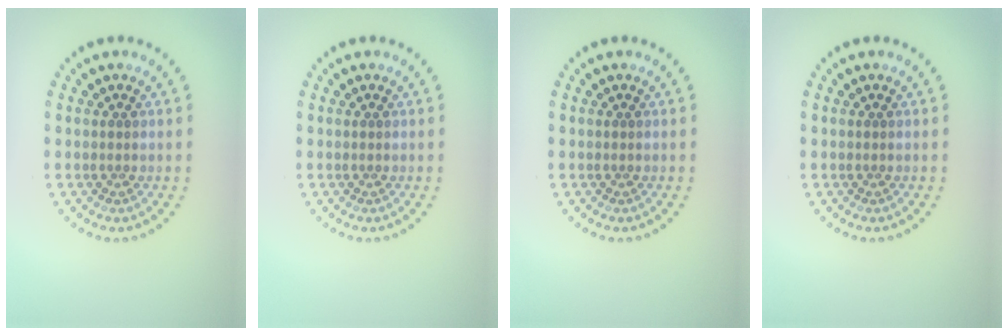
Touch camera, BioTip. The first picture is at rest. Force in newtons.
{"total": 0.0}
{"total": 0.0}
{"total": 0.0}